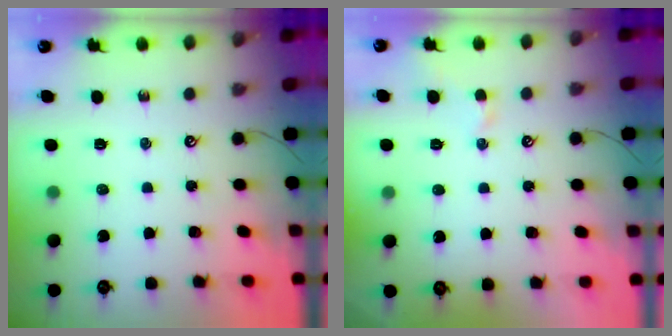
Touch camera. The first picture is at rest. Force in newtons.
{"total": 1.2, "press": 0.9, "slide": 0.7}